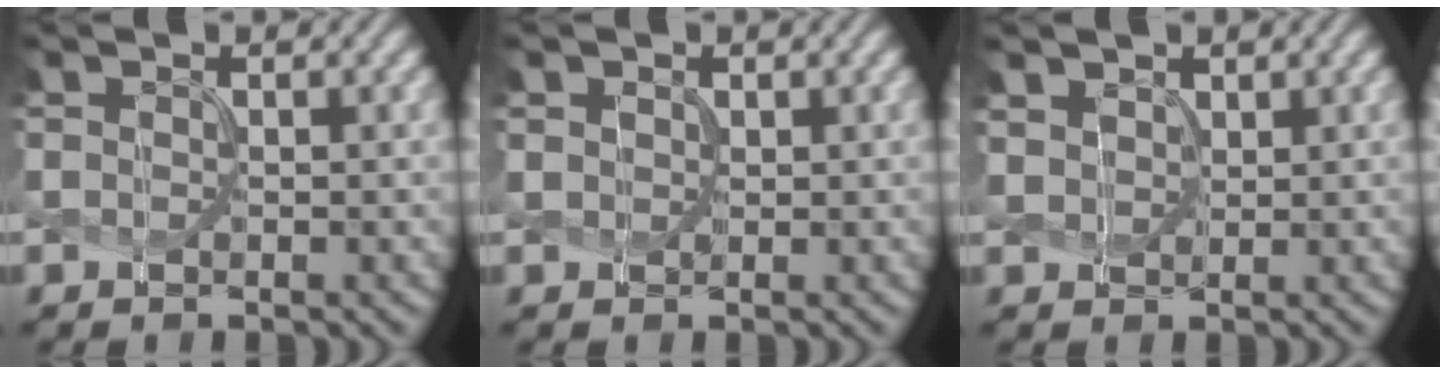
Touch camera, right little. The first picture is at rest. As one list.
[{"total": 0.9, "force": [0.6, 0.6, 0.0], "torque": [0.002, 0.000, 0.015]}, {"total": 1.9, "force": [1.5, 1.1, 0.4], "torque": [-0.019, -0.002, 0.036]}]